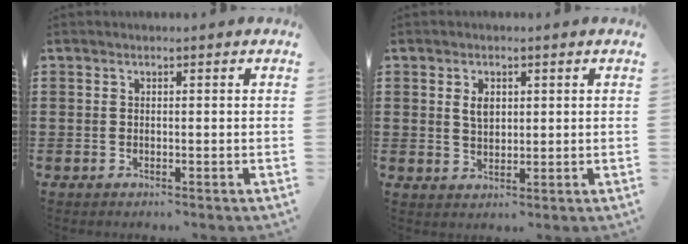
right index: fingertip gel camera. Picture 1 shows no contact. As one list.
[{"total": 2.7, "force": [0.8, 1.6, 1.9], "torque": [-0.043, 0.007, 0.014]}]